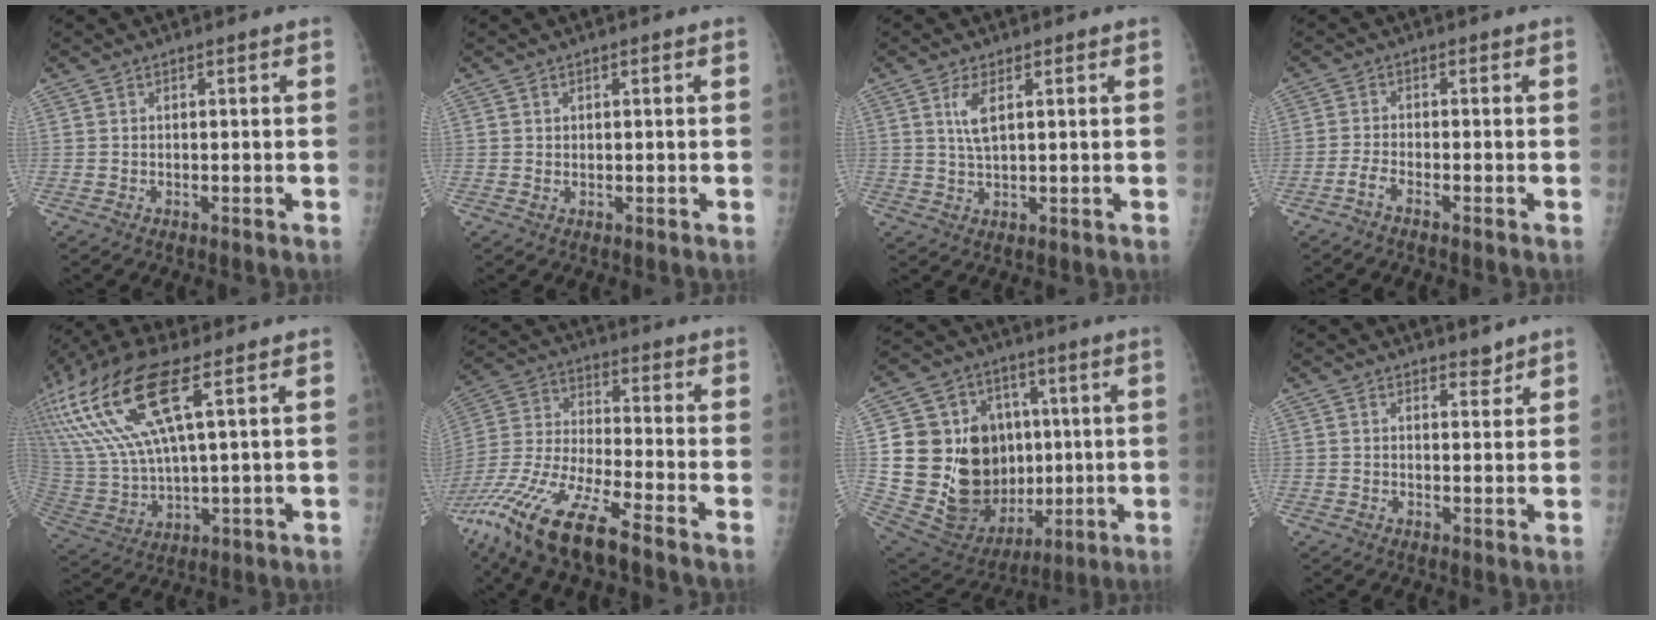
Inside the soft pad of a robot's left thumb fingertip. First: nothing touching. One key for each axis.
{"total": 0.6, "fx": 0.2, "fy": 0.5, "fz": 0.3, "tx": -0.003, "ty": -0.001, "tz": 0.004}
{"total": 3.9, "fx": 1.5, "fy": 1.3, "fz": 3.4, "tx": -0.071, "ty": -0.007, "tz": 0.032}
{"total": 2.1, "fx": -1.6, "fy": 0.2, "fz": 1.3, "tx": -0.038, "ty": 0.005, "tz": -0.039}
{"total": 21.6, "fx": 9.3, "fy": 6.9, "fz": 18.2, "tx": -0.423, "ty": -0.007, "tz": 0.189}
{"total": 18.4, "fx": -12.6, "fy": 3.3, "fz": 12.9, "tx": -0.308, "ty": 0.000, "tz": -0.247}
{"total": 25.5, "fx": 1.5, "fy": 19.5, "fz": 16.2, "tx": -0.265, "ty": 0.012, "tz": 0.056}
{"total": 2.3, "fx": 2.0, "fy": 0.9, "fz": 0.6, "tx": 0.005, "ty": -0.016, "tz": 0.028}